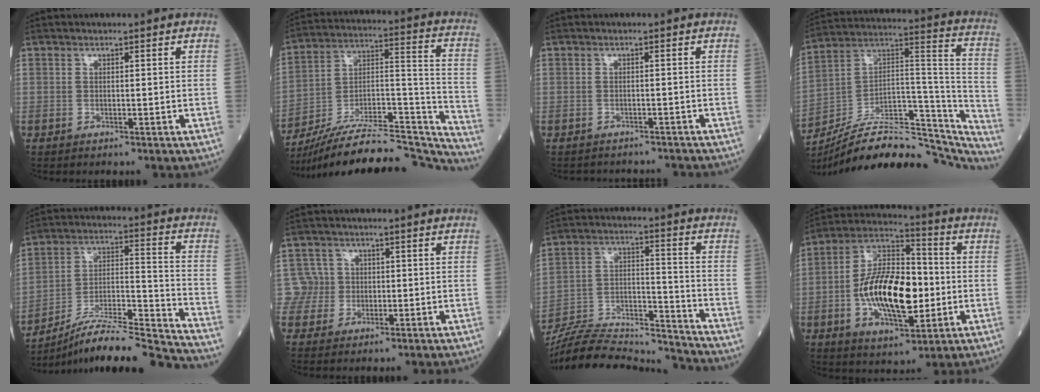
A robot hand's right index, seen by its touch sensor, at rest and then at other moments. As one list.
[{"total": 28.9, "force": [-26.9, 3.5, 9.9], "torque": [-0.120, 0.020, -0.405]}, {"total": 5.9, "force": [-5.7, 1.2, 0.8], "torque": [-0.002, 0.003, -0.068]}, {"total": 29.5, "force": [-25.7, 7.4, 12.5], "torque": [-0.153, 0.034, -0.379]}, {"total": 21.2, "force": [-19.6, -0.8, 7.9], "torque": [-0.124, 0.001, -0.321]}, {"total": 3.5, "force": [0.2, 3.4, -0.8], "torque": [0.036, 0.010, -0.001]}, {"total": 20.7, "force": [-20.0, 1.0, 5.3], "torque": [-0.113, 0.013, -0.326]}, {"total": 17.3, "force": [-2.3, 7.2, 15.5], "torque": [-0.293, 0.012, -0.039]}]